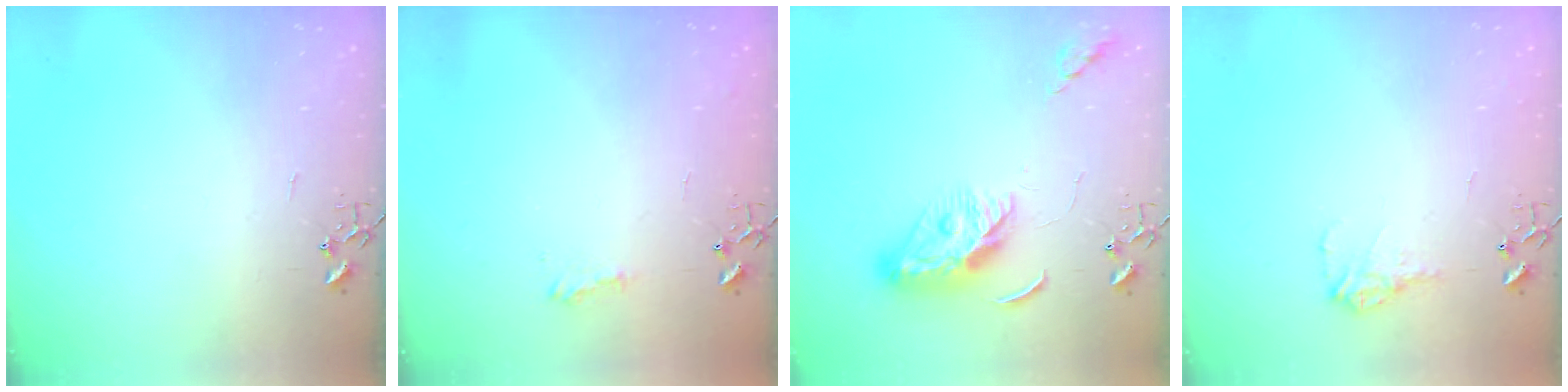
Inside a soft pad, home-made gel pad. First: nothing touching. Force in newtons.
{"total": 7.8, "press": 7.8, "slide": 0.3}
{"total": 9.5, "press": 9.5, "slide": 0.5}
{"total": 9.3, "press": 9.3, "slide": 0.3}